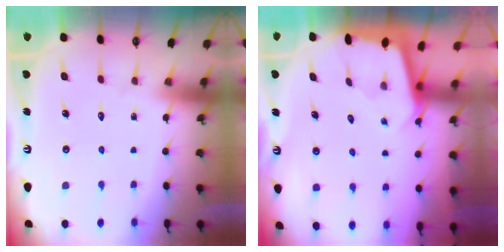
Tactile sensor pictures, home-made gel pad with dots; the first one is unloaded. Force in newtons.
{"total": 1.8, "press": 1.8, "slide": 0.1}